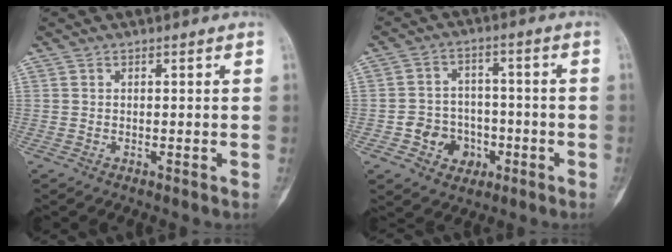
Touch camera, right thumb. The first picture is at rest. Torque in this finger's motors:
{"motor_torque": [0.58, 0.16, 0.24, -0.23, 0.12]}